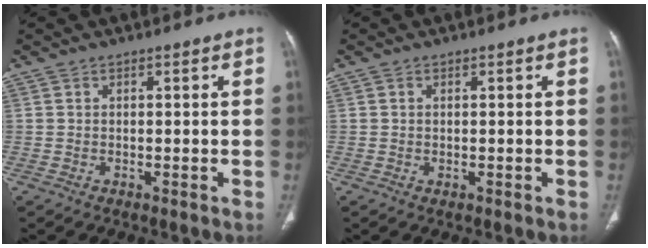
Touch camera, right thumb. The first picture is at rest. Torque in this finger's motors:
{"motor_torque": [-0.96, 0.14, -0.38, 0.25, -0.02]}